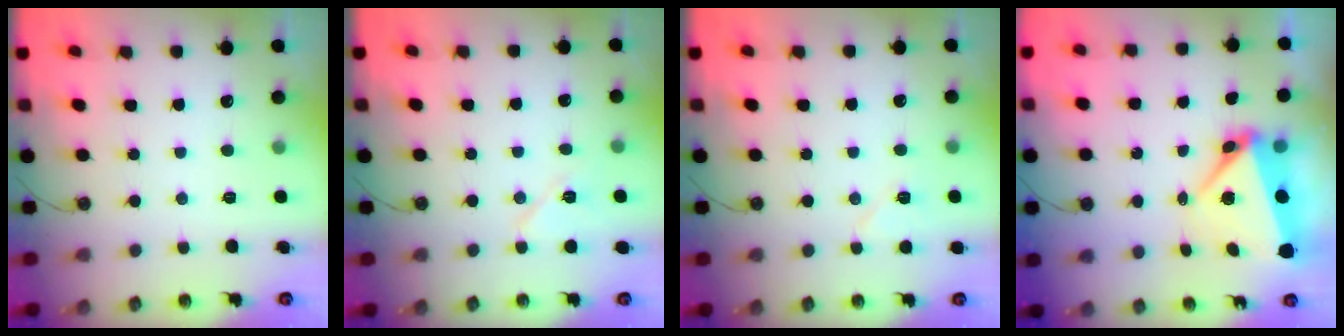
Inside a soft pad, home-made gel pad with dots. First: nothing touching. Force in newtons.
{"total": 11.7, "press": 4.9, "slide": 10.7}
{"total": 6.0, "press": 5.9, "slide": 1.4}
{"total": 7.0, "press": 6.7, "slide": 1.9}